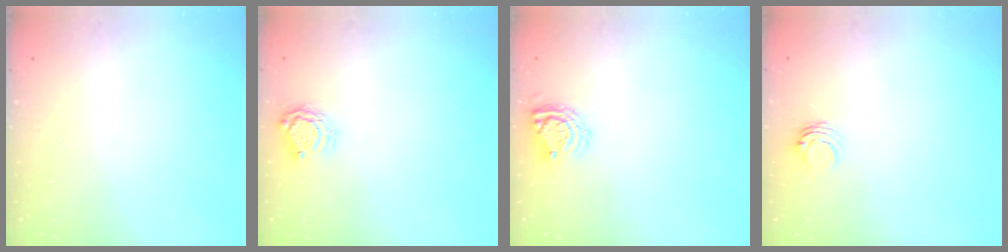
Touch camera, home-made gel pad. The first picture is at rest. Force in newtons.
{"total": 5.6, "press": 5.6, "slide": 0.3}
{"total": 7.5, "press": 7.5, "slide": 0.2}
{"total": 4.4, "press": 4.3, "slide": 0.6}